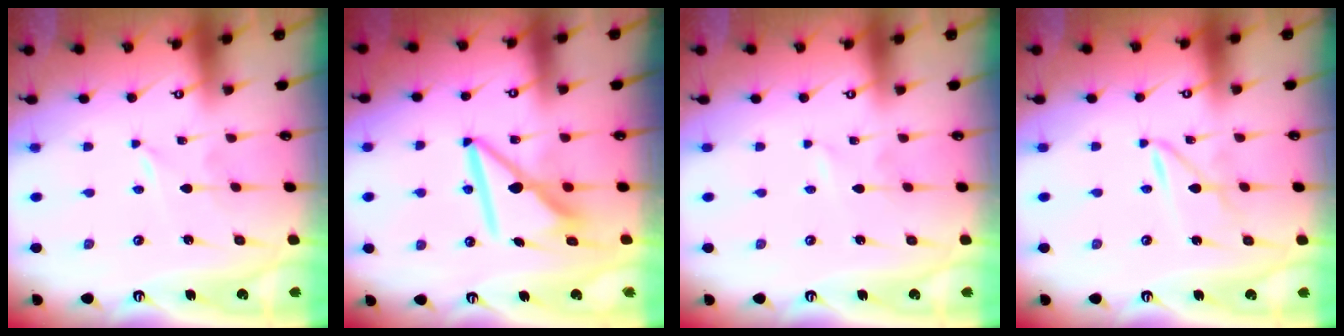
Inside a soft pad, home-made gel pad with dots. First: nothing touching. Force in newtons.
{"total": 10.6, "press": 10.5, "slide": 1.2}
{"total": 0.0}
{"total": 3.0, "press": 3.0, "slide": 0.3}